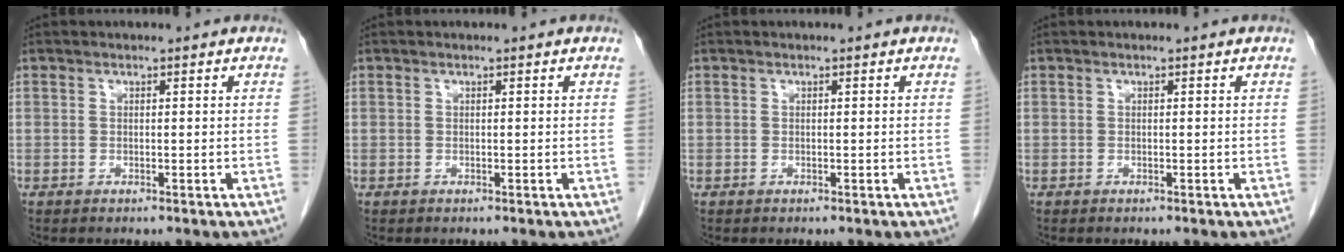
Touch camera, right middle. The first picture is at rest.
{"total": 0.0}
{"total": 0.0}
{"total": 0.0}